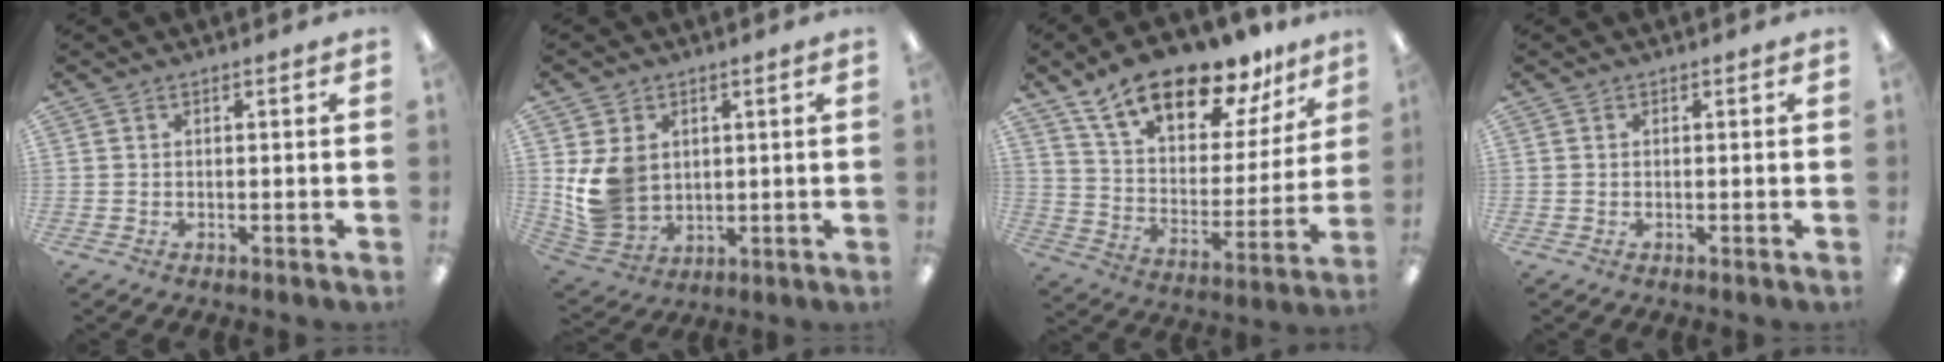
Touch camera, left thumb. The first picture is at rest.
{"total": 10.8, "force": [2.0, 9.0, 5.5], "torque": [-0.130, 0.000, 0.044]}
{"total": 19.2, "force": [14.6, 7.7, 9.7], "torque": [-0.166, -0.096, 0.254]}
{"total": 0.0}